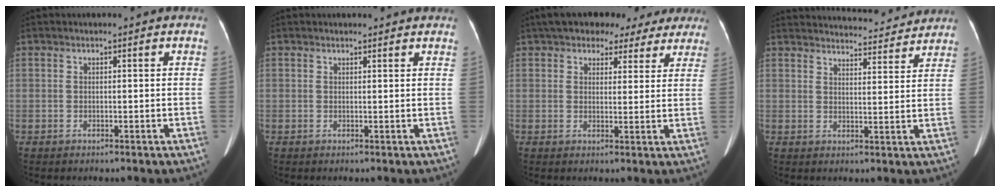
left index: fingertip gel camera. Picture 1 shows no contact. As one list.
[{"total": 3.8, "force": [3.6, 0.7, 1.1], "torque": [-0.011, 0.005, 0.034]}, {"total": 14.2, "force": [11.6, 6.2, 5.3], "torque": [-0.049, 0.026, 0.136]}, {"total": 19.2, "force": [18.5, 3.1, 4.2], "torque": [-0.052, -0.006, 0.232]}]